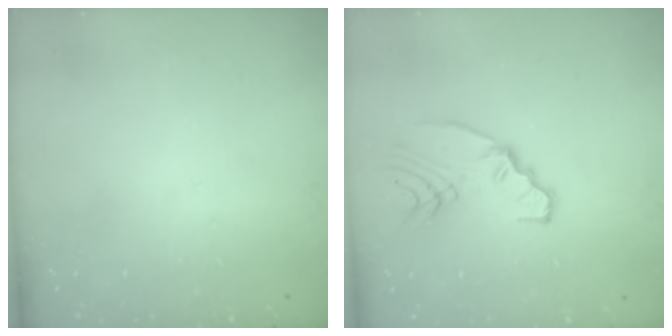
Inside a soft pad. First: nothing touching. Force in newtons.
{"total": 9.0, "press": 8.2, "slide": 3.7}